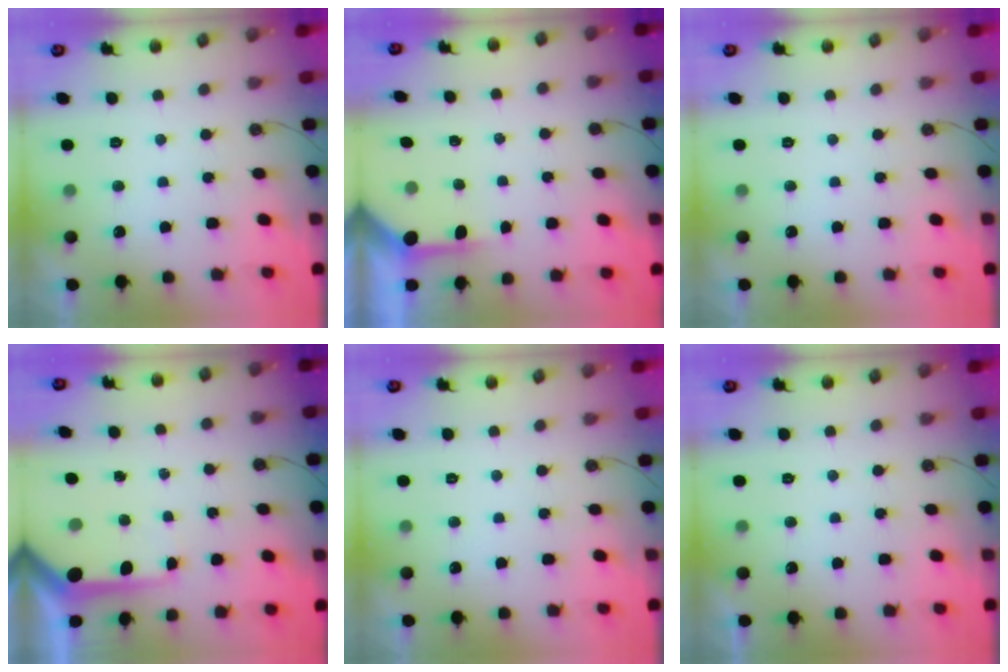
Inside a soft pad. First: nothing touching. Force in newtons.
{"total": 4.0, "press": 3.9, "slide": 0.5}
{"total": 0.0}
{"total": 9.2, "press": 9.2, "slide": 1.0}
{"total": 0.0}
{"total": 0.6, "press": 0.5, "slide": 0.2}